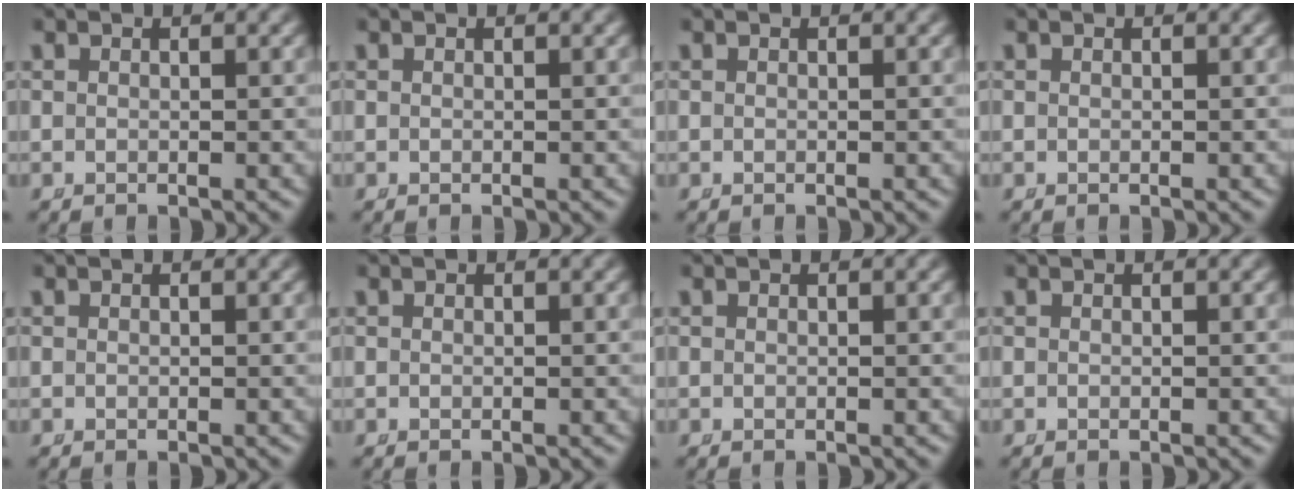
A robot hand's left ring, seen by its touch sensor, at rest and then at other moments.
{"total": 0.0}
{"total": 0.0}
{"total": 0.0}
{"total": 0.0}
{"total": 0.0}
{"total": 0.0}
{"total": 0.0}